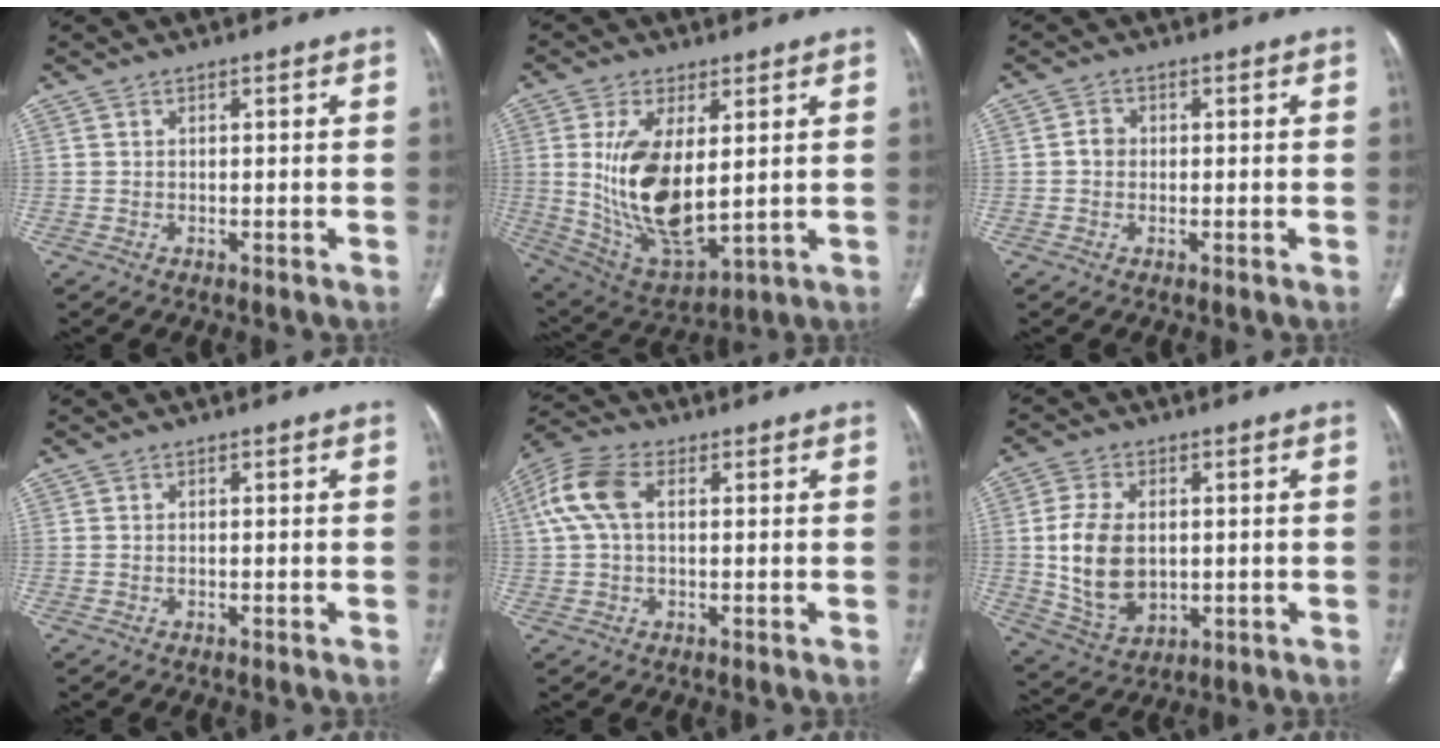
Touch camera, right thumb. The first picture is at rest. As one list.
[{"total": 16.5, "force": [2.1, 7.7, 14.4], "torque": [-0.271, -0.025, 0.062]}, {"total": 2.1, "force": [-0.1, 1.8, 1.0], "torque": [-0.007, 0.007, -0.006]}, {"total": 0.0}, {"total": 9.0, "force": [1.8, 5.3, 7.1], "torque": [-0.171, 0.032, 0.032]}, {"total": 12.2, "force": [0.2, 8.1, 9.2], "torque": [-0.169, -0.007, 0.019]}]